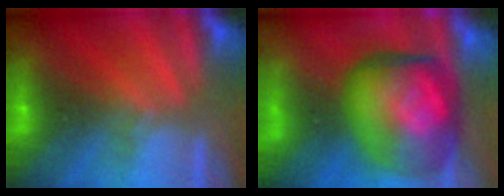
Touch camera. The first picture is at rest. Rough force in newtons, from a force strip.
{"total": 7.7}